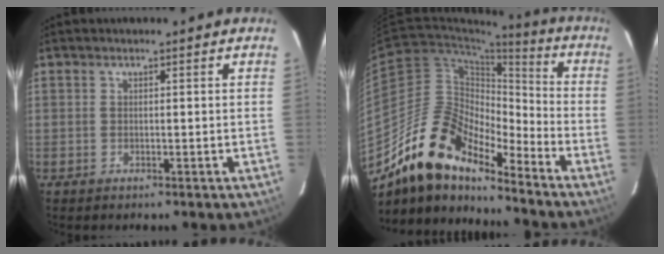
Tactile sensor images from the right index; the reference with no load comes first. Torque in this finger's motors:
{"motor_torque": [0.51, -0.61, 0.80, 0.16]}